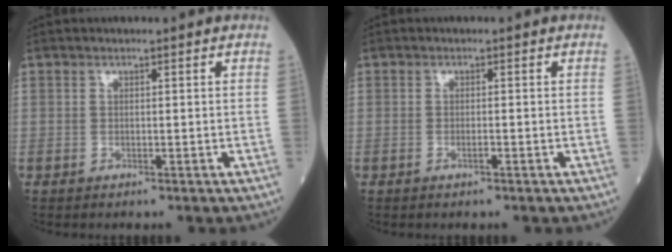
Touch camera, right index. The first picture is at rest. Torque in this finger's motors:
{"motor_torque": [-0.10, 0.10, -0.04, -0.01]}